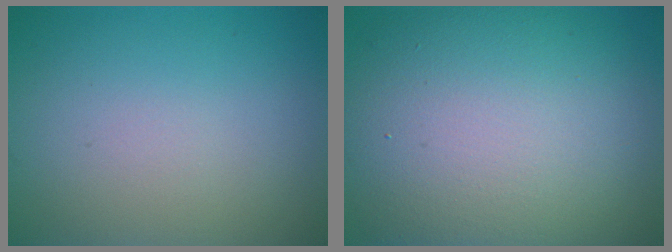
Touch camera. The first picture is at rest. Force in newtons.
{"total": 15.0, "press": 15.0, "slide": 0.7}